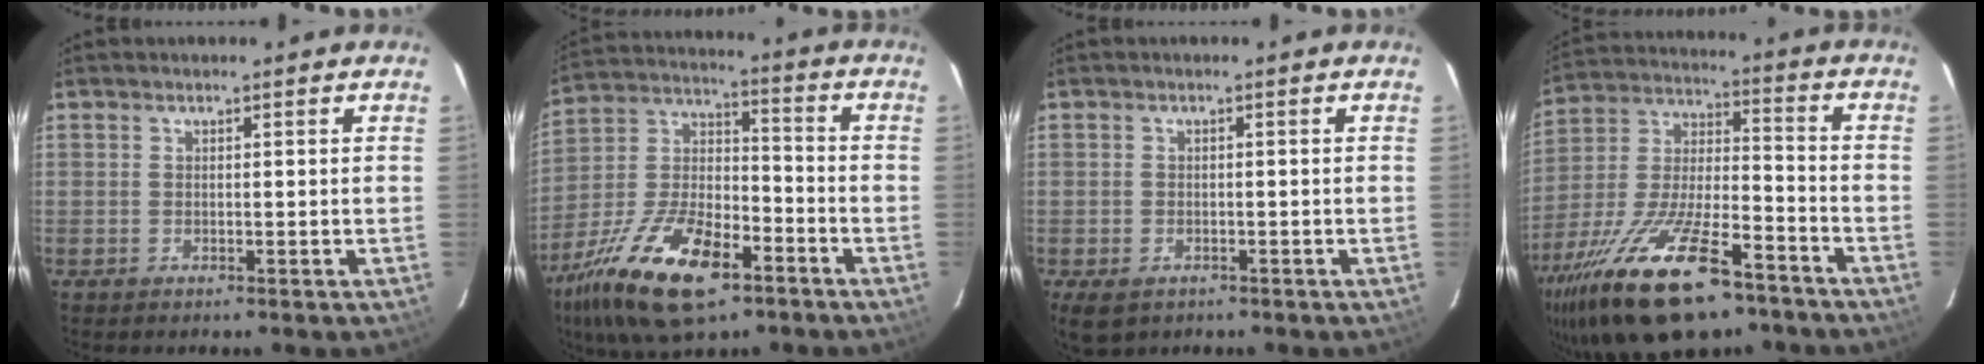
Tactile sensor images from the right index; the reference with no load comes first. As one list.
[{"total": 22.1, "force": [-12.6, 9.5, 15.5], "torque": [-0.317, -0.019, -0.225]}, {"total": 4.8, "force": [-2.6, 3.2, 2.4], "torque": [-0.051, -0.013, -0.039]}, {"total": 26.2, "force": [-16.8, 9.5, 17.7], "torque": [-0.352, -0.031, -0.282]}]